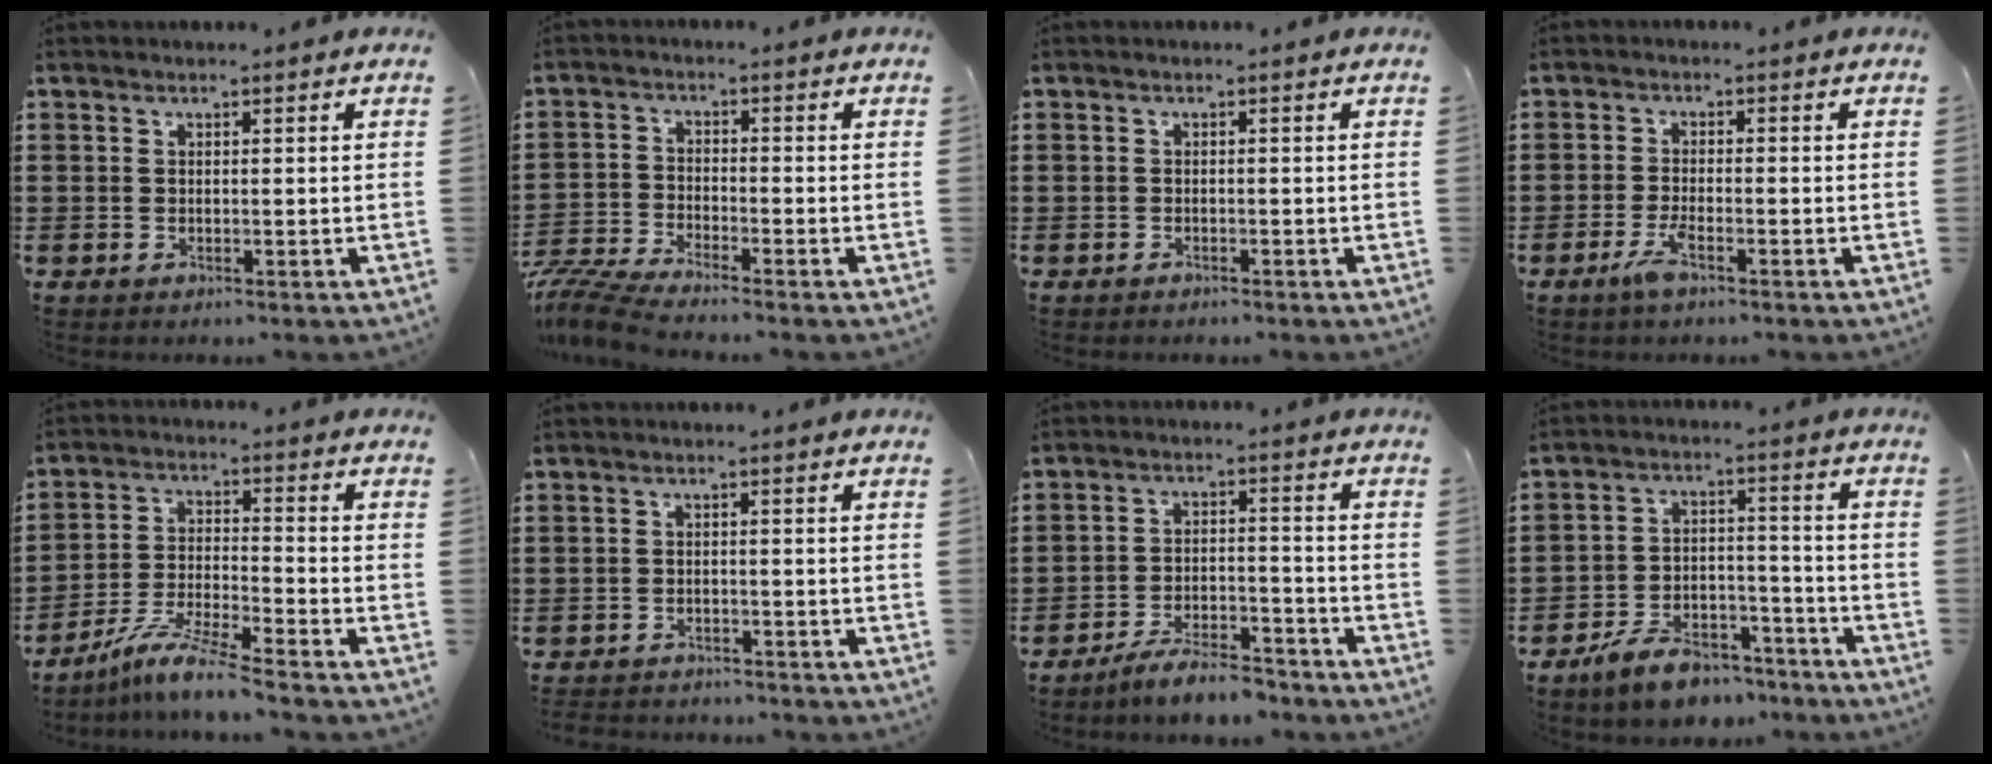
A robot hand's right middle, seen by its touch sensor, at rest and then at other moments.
{"total": 5.6, "force": [-5.2, 0.1, 2.1], "torque": [-0.068, -0.019, -0.108]}
{"total": 0.6, "force": [-0.6, 0.1, 0.1], "torque": [-0.003, -0.001, -0.013]}
{"total": 2.6, "force": [-1.6, 0.5, 2.0], "torque": [-0.049, -0.005, -0.033]}
{"total": 7.7, "force": [-6.6, -0.3, 4.0], "torque": [-0.089, -0.014, -0.129]}
{"total": 2.0, "force": [-2.0, 0.2, -0.1], "torque": [-0.007, -0.003, -0.043]}
{"total": 5.6, "force": [-5.1, 0.5, 2.2], "torque": [-0.050, -0.004, -0.100]}
{"total": 7.6, "force": [-6.7, 2.5, 2.7], "torque": [-0.048, 0.022, -0.126]}